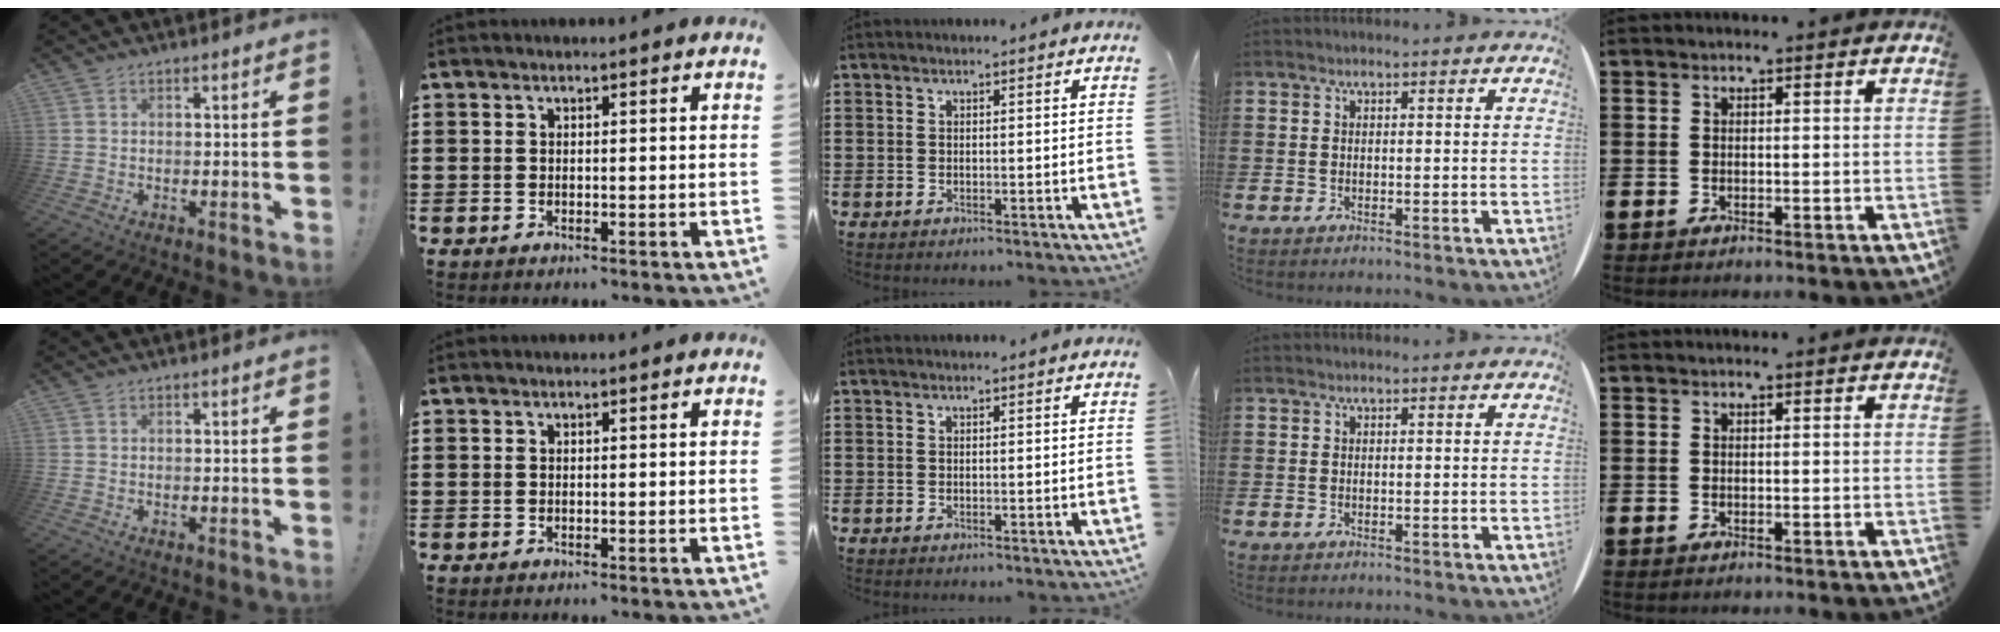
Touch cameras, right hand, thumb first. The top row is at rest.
{}